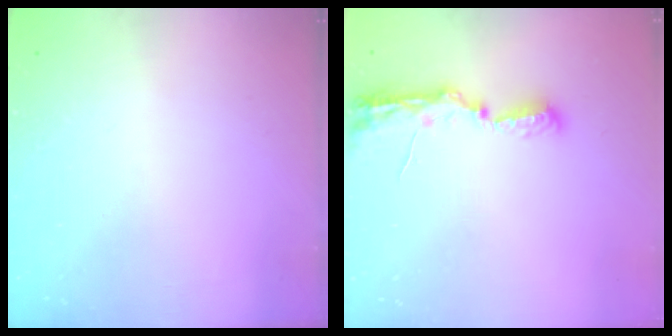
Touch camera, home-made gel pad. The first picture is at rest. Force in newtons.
{"total": 8.1, "press": 8.1, "slide": 0.8}